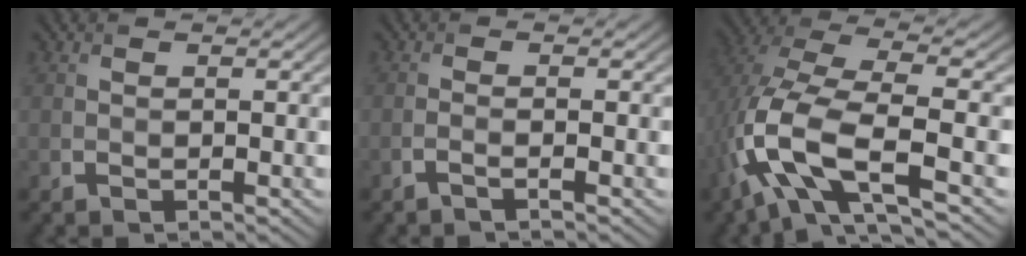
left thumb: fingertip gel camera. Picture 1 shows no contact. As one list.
[{"total": 1.2, "force": [-0.8, 0.2, 0.9], "torque": [-0.011, 0.003, -0.024]}, {"total": 13.3, "force": [-4.1, 5.6, 11.4], "torque": [-0.276, -0.010, -0.082]}]